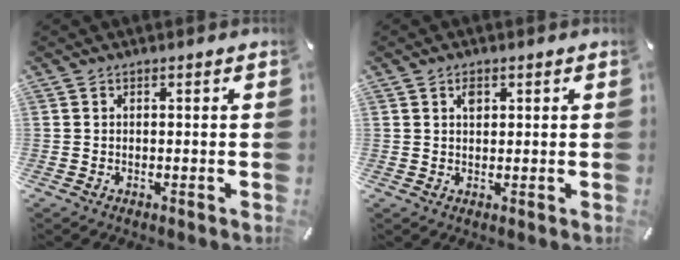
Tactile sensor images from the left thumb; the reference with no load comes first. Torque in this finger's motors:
{"motor_torque": [0.62, 0.37, 0.29, -0.38, 0.18]}